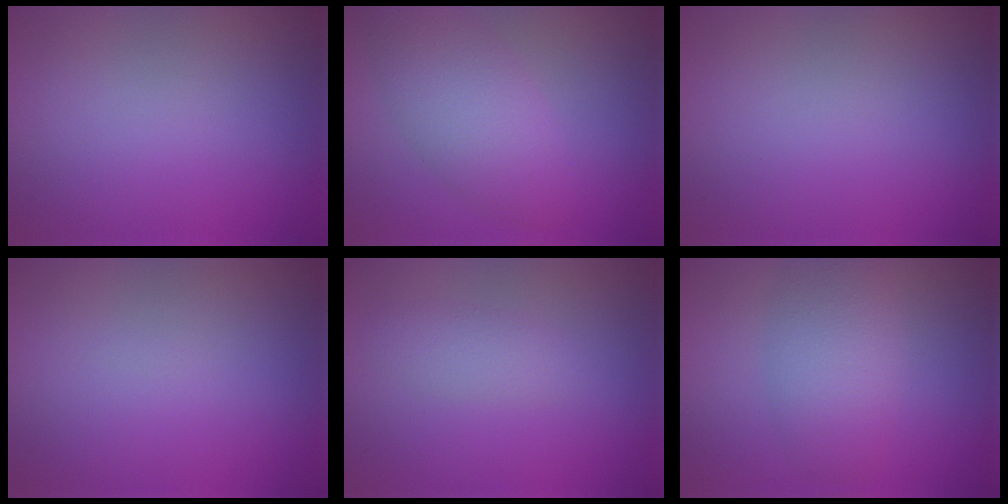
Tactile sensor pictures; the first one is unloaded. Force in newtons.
{"total": 5.2, "press": 5.2, "slide": 0.2}
{"total": 0.0}
{"total": 0.0}
{"total": 1.7, "press": 1.7, "slide": 0.1}
{"total": 4.9, "press": 4.9, "slide": 0.2}